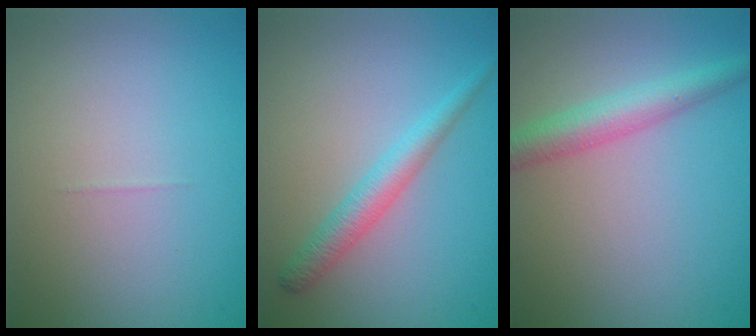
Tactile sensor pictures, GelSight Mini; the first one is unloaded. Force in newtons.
{"total": 2.6, "press": 2.6, "slide": 0.1}
{"total": 3.8, "press": 3.8, "slide": 0.1}